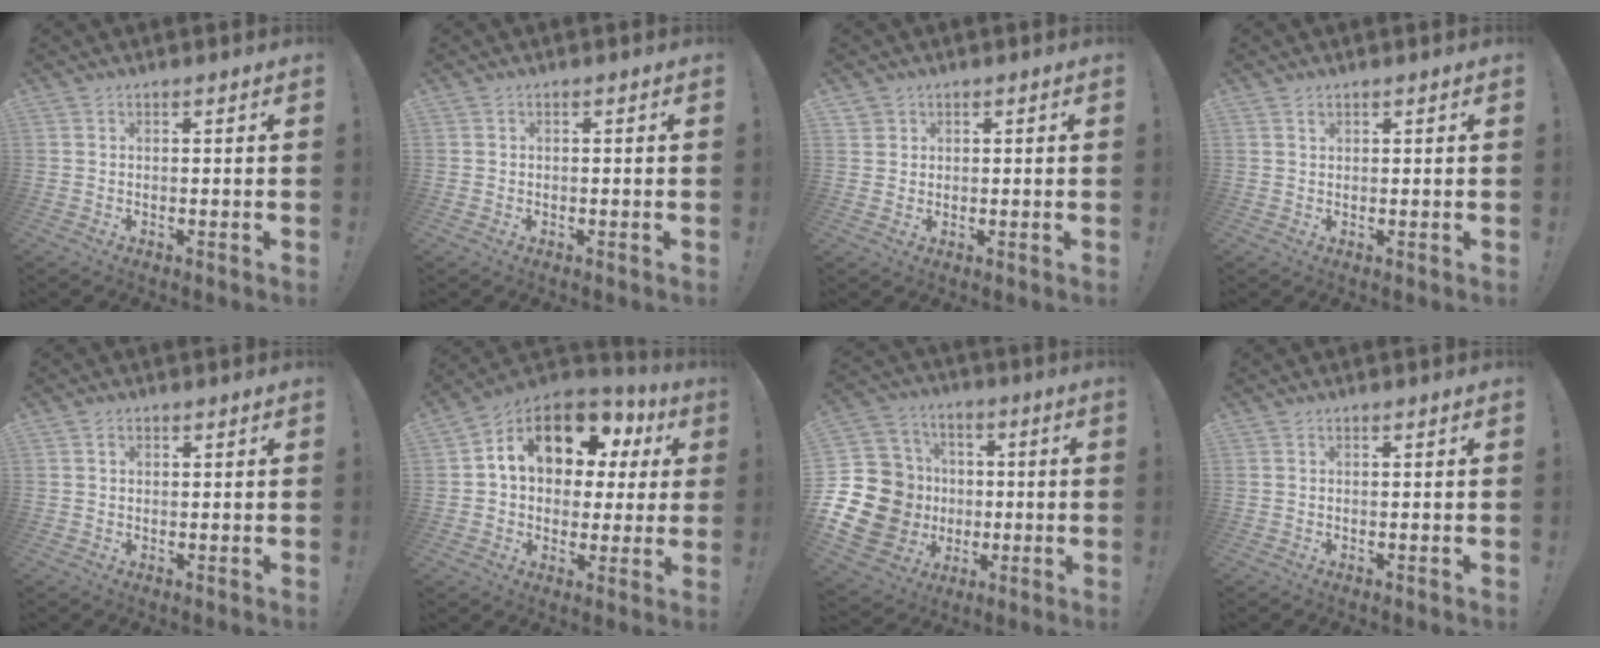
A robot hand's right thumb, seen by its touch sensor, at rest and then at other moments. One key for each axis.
{"total": 0.7, "fx": -0.3, "fy": 0.6, "fz": -0.1, "tx": 0.003, "ty": 0.001, "tz": -0.005}
{"total": 2.3, "fx": 1.3, "fy": 1.9, "fz": 0.1, "tx": 0.002, "ty": -0.007, "tz": 0.024}
{"total": 0.9, "fx": 0.7, "fy": 0.4, "fz": 0.2, "tx": 0.005, "ty": -0.005, "tz": 0.013}
{"total": 1.0, "fx": 0.5, "fy": 0.8, "fz": 0.2, "tx": 0.005, "ty": -0.002, "tz": 0.008}
{"total": 14.8, "fx": 6.3, "fy": 9.7, "fz": 9.3, "tx": -0.152, "ty": -0.025, "tz": 0.110}
{"total": 20.9, "fx": -2.5, "fy": 18.2, "fz": 9.8, "tx": -0.204, "ty": 0.024, "tz": -0.002}
{"total": 0.0}